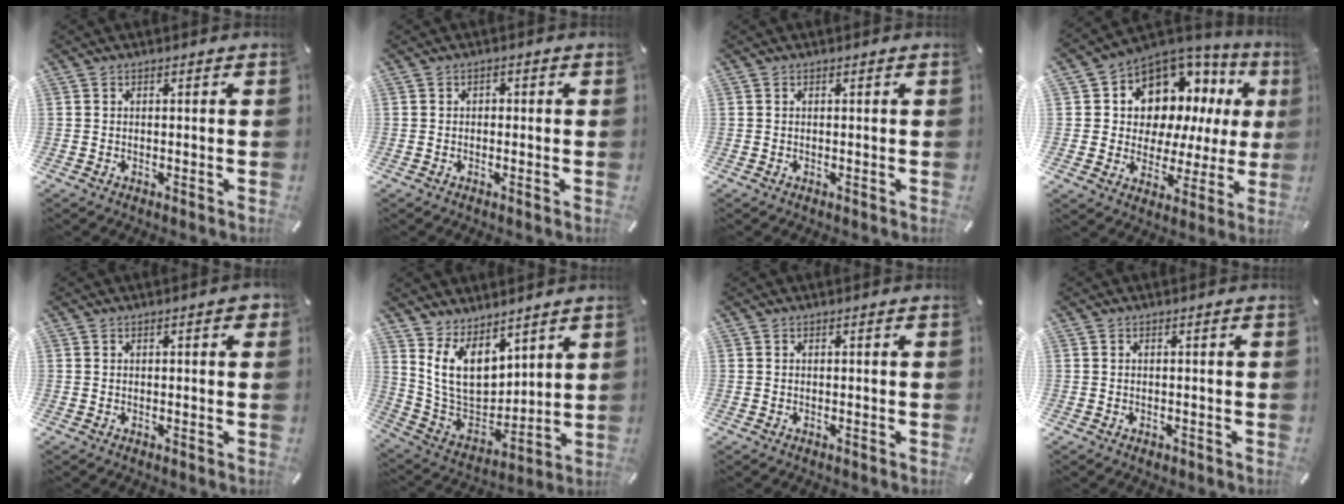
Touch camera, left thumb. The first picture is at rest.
{"total": 0.8, "force": [-0.3, 0.7, 0.3], "torque": [-0.006, 0.004, -0.008]}
{"total": 0.0}
{"total": 11.4, "force": [6.2, 8.6, 4.2], "torque": [-0.071, -0.064, 0.114]}
{"total": 1.7, "force": [0.5, 0.7, 1.4], "torque": [-0.021, 0.003, 0.005]}
{"total": 12.3, "force": [7.1, 8.1, 6.0], "torque": [-0.141, -0.054, 0.140]}
{"total": 0.0}
{"total": 0.5, "force": [-0.2, 0.4, 0.3], "torque": [-0.005, 0.000, -0.005]}